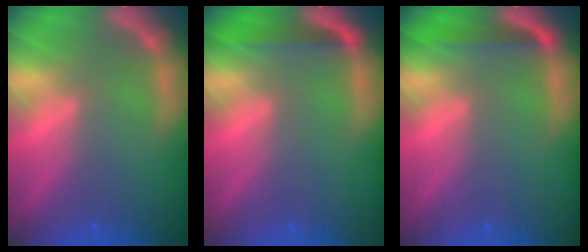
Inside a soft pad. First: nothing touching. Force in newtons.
{"total": 2.5}
{"total": 2.5}